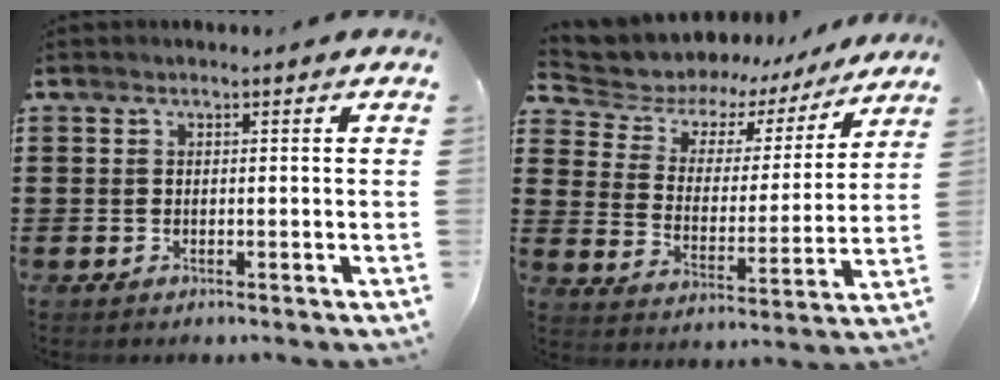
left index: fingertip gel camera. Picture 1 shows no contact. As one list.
[{"total": 4.8, "force": [3.8, 3.0, 0.6], "torque": [-0.041, -0.030, 0.059]}]